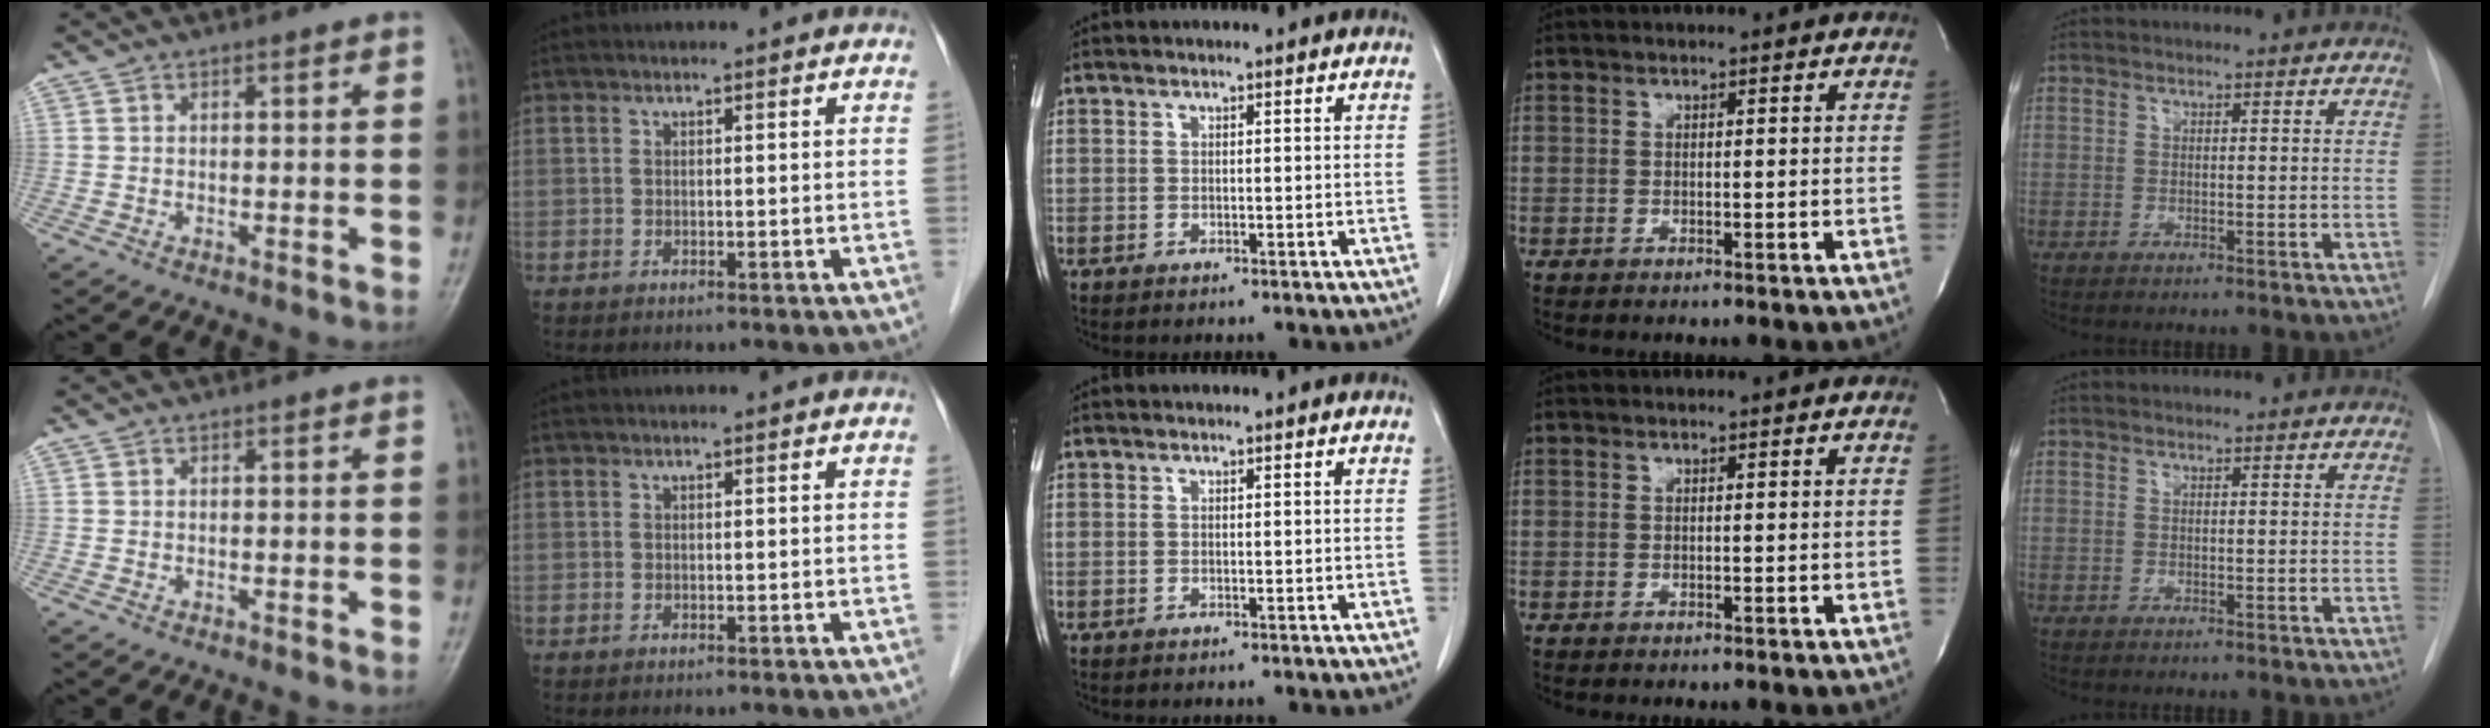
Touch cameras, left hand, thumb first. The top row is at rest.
{}